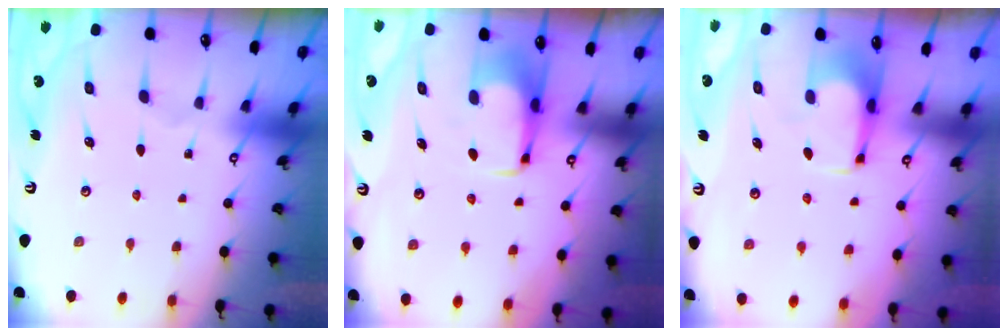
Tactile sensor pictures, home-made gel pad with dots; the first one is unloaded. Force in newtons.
{"total": 4.4, "press": 4.4, "slide": 0.4}
{"total": 1.9, "press": 1.8, "slide": 0.4}